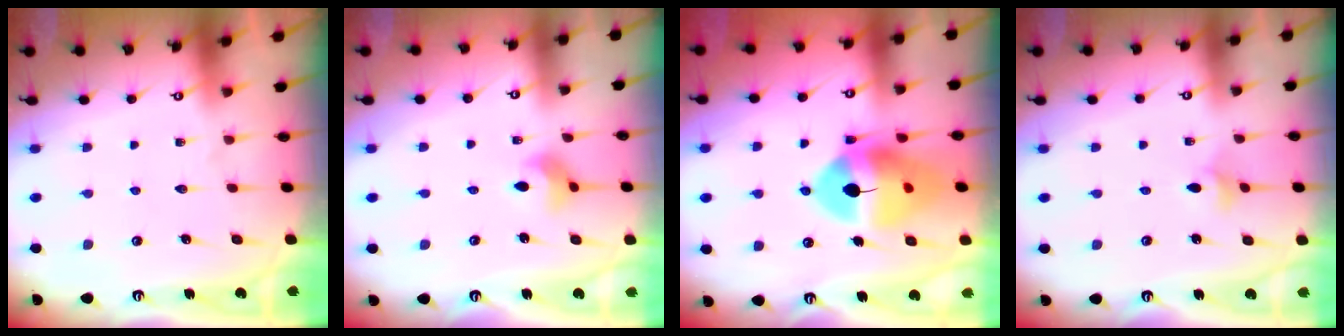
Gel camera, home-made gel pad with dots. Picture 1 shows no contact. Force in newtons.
{"total": 6.9, "press": 6.7, "slide": 1.9}
{"total": 15.4, "press": 15.2, "slide": 2.1}
{"total": 3.1, "press": 3.0, "slide": 0.6}